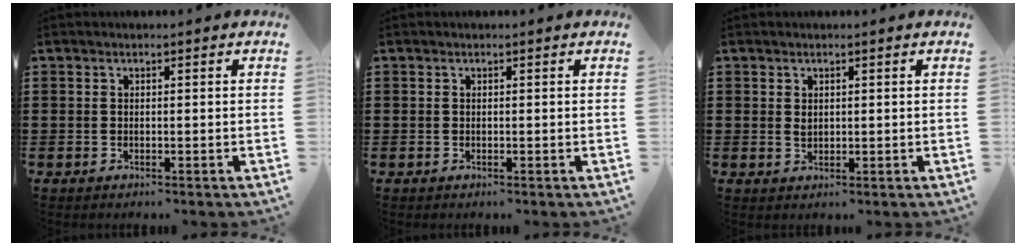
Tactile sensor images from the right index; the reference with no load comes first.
{"total": 0.0}
{"total": 1.1, "force": [0.5, 0.7, 0.7], "torque": [-0.016, 0.002, 0.009]}